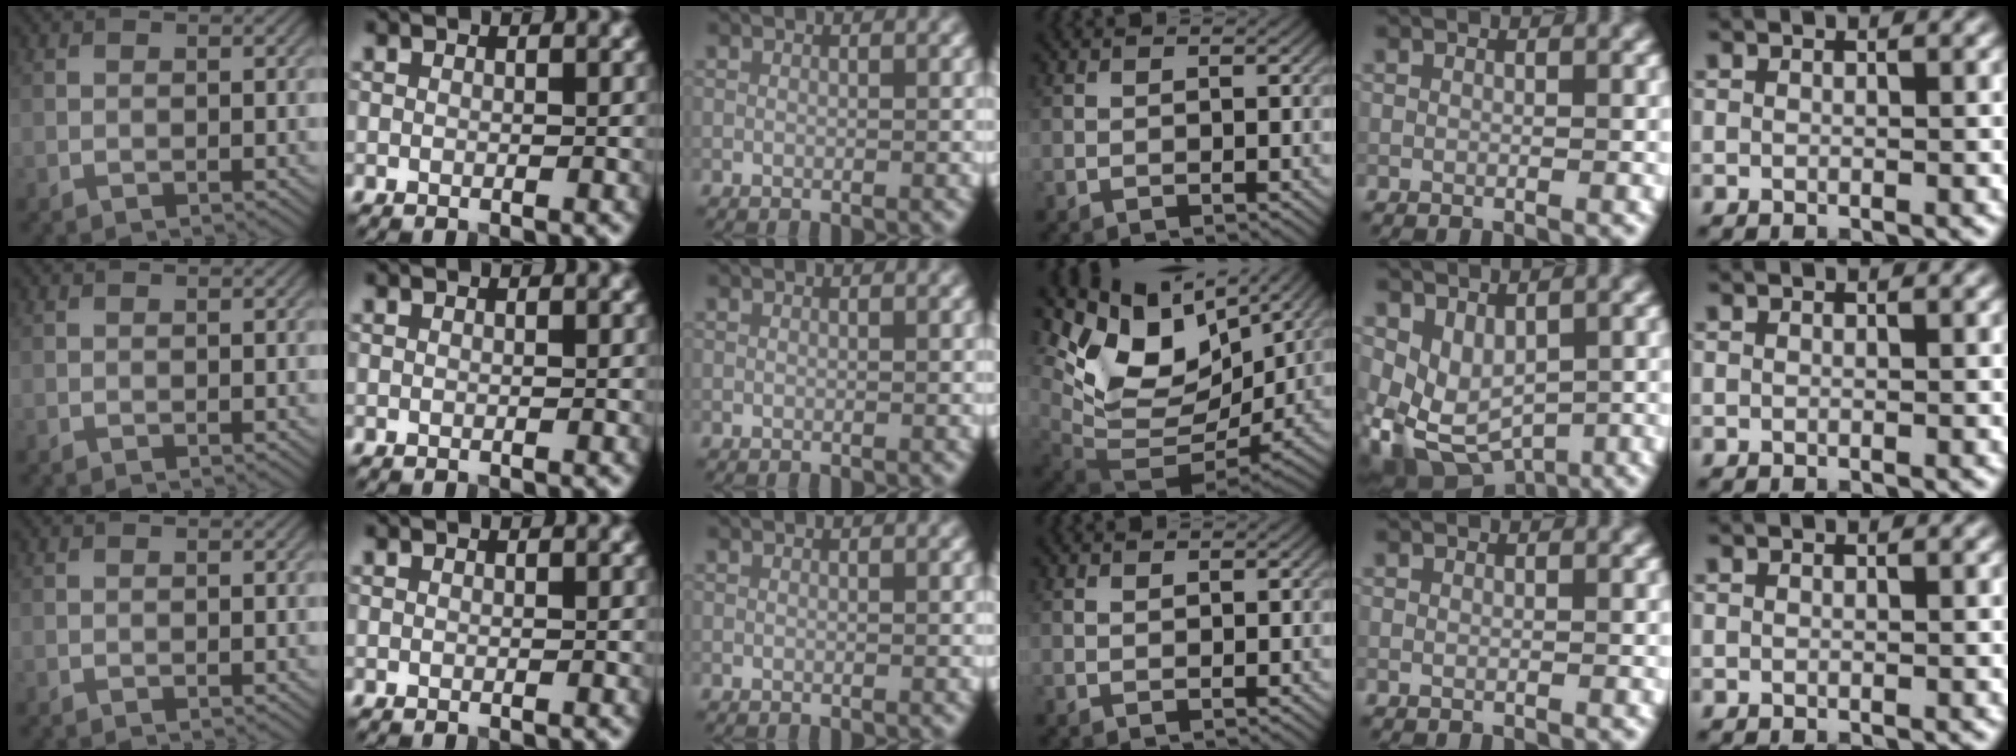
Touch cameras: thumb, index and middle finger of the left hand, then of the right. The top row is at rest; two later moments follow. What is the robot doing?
{"motion": "lift_and_place", "object": "coin"}